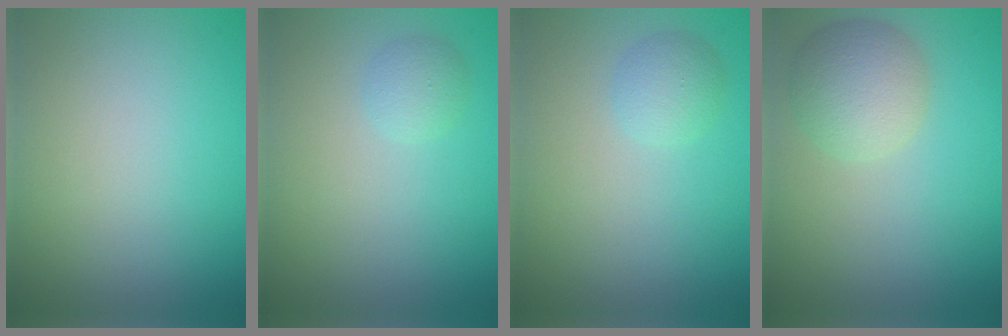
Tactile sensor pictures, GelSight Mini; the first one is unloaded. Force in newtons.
{"total": 1.4, "press": 1.4, "slide": 0.1}
{"total": 1.8, "press": 1.8, "slide": 0.1}
{"total": 4.2, "press": 4.2, "slide": 0.2}